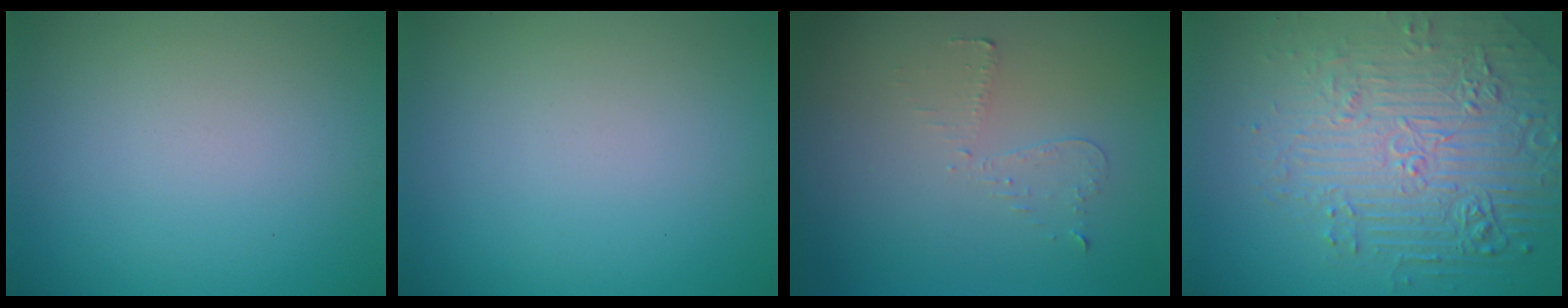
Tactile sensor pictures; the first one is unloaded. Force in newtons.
{"total": 0.0}
{"total": 0.9, "press": 0.8, "slide": 0.4}
{"total": 7.7, "press": 5.7, "slide": 5.2}